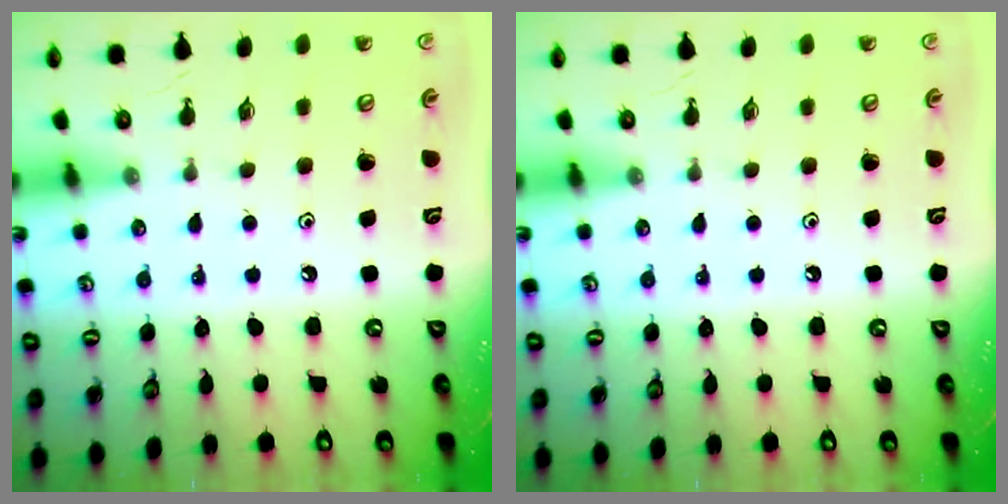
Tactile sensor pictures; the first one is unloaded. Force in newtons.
{"total": 0.0}